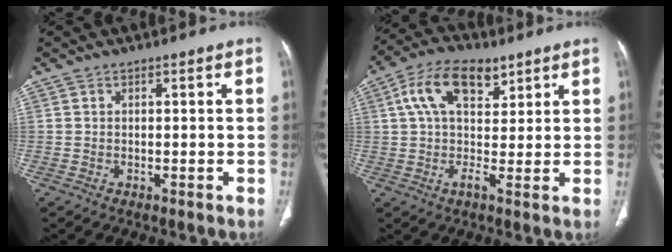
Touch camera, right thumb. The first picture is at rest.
{"total": 11.2, "force": [4.9, 5.9, 8.2], "torque": [-0.124, 0.003, 0.081]}